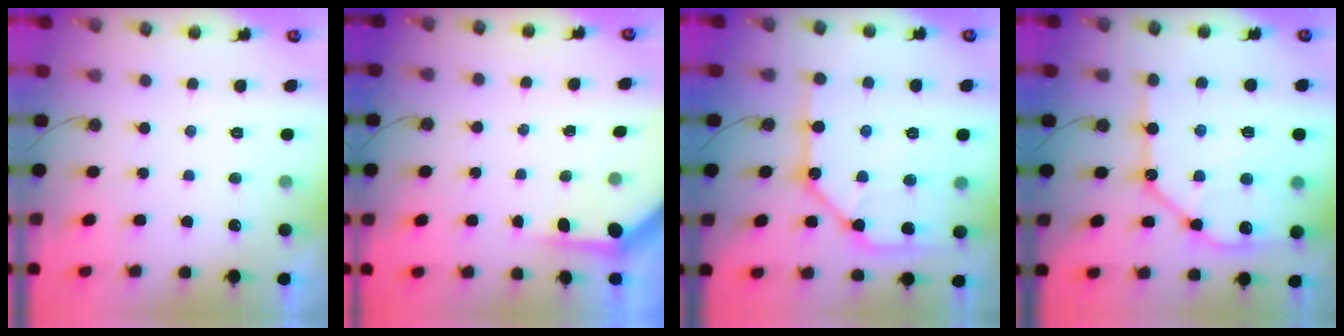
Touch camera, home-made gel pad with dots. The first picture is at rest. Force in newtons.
{"total": 3.6, "press": 3.6, "slide": 0.4}
{"total": 17.3, "press": 17.2, "slide": 1.8}
{"total": 18.7, "press": 18.6, "slide": 2.0}